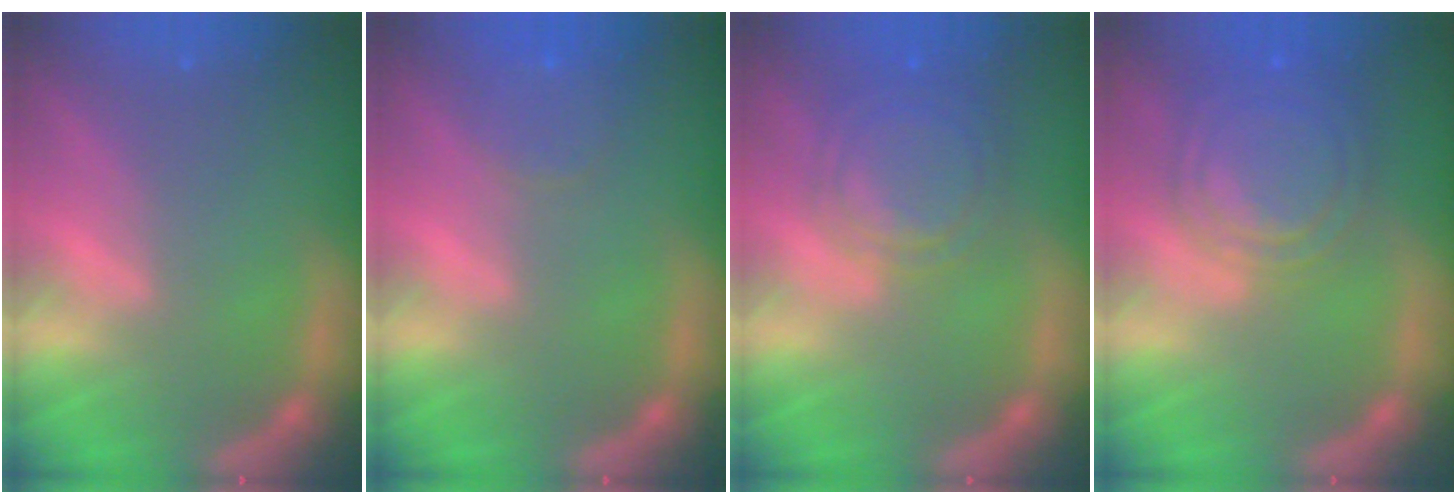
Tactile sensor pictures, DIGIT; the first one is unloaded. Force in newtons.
{"total": 2.4}
{"total": 6.0}
{"total": 8.5}